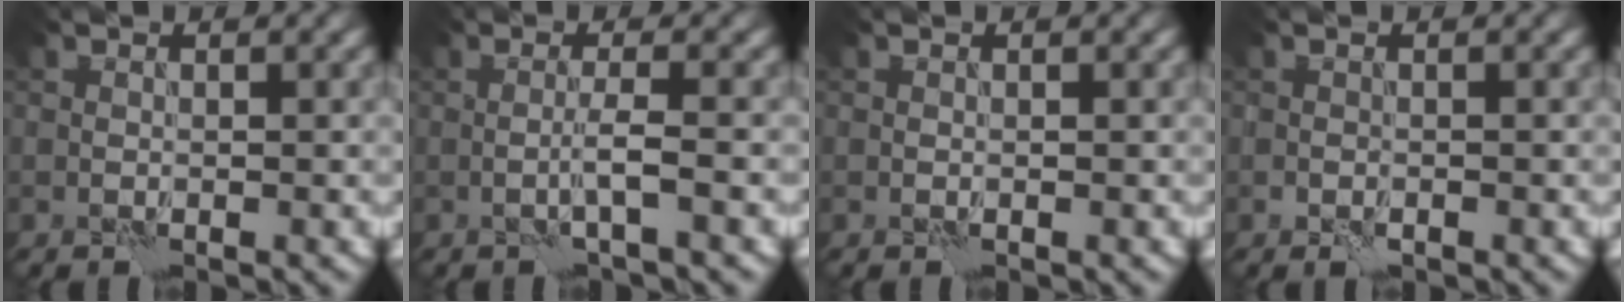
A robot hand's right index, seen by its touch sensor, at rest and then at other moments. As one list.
[{"total": 2.0, "force": [-0.7, -0.1, 1.8], "torque": [-0.037, 0.007, -0.018]}, {"total": 0.0}, {"total": 1.1, "force": [-0.6, 0.6, 0.7], "torque": [-0.014, -0.001, -0.013]}]